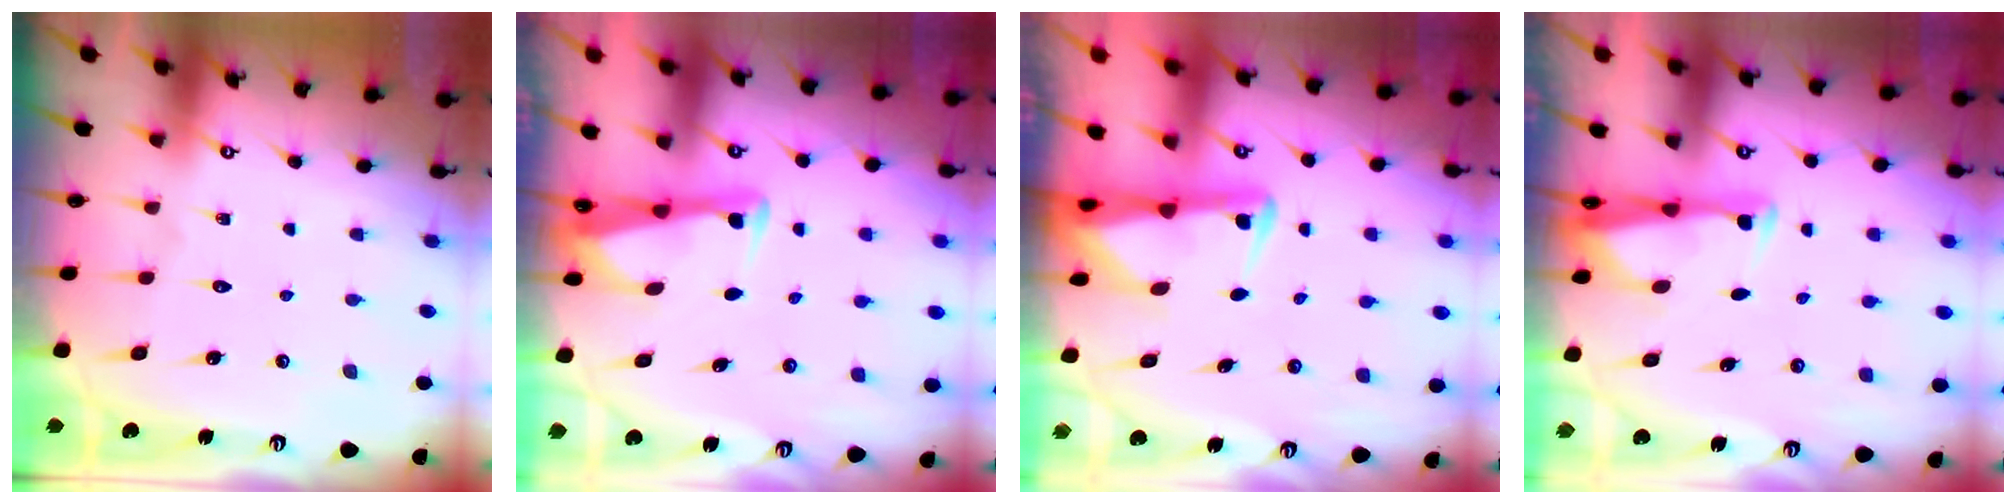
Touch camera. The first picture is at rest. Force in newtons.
{"total": 2.8, "press": 2.7, "slide": 0.4}
{"total": 2.8, "press": 2.7, "slide": 0.6}
{"total": 3.1, "press": 3.0, "slide": 0.8}